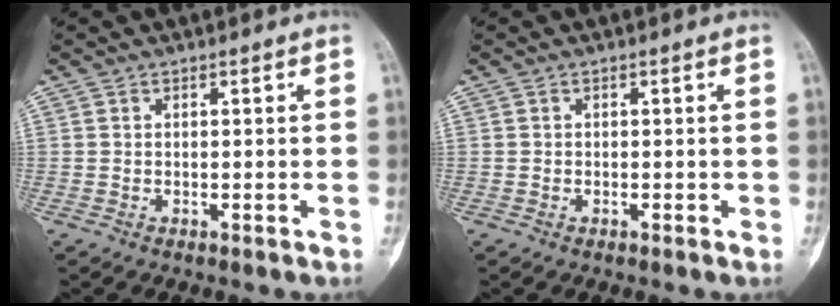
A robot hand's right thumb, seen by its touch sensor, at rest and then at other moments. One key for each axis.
{"total": 0.0}